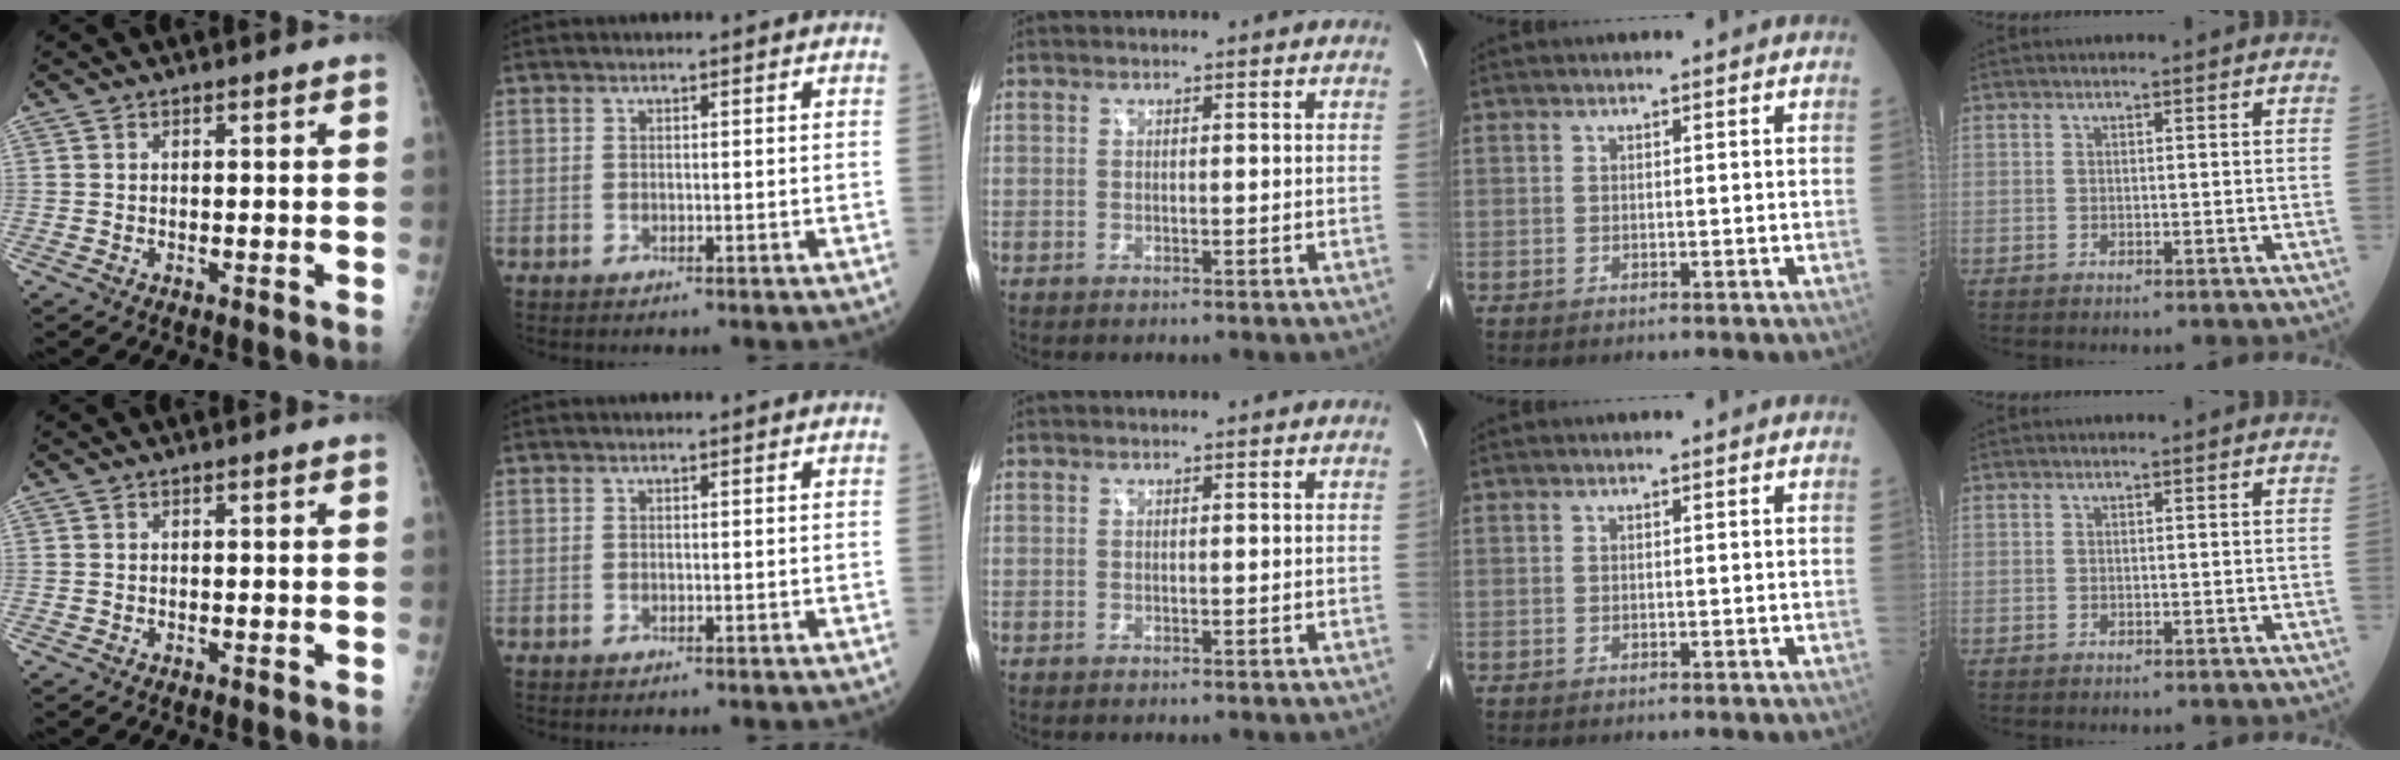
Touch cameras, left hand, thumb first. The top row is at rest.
{}